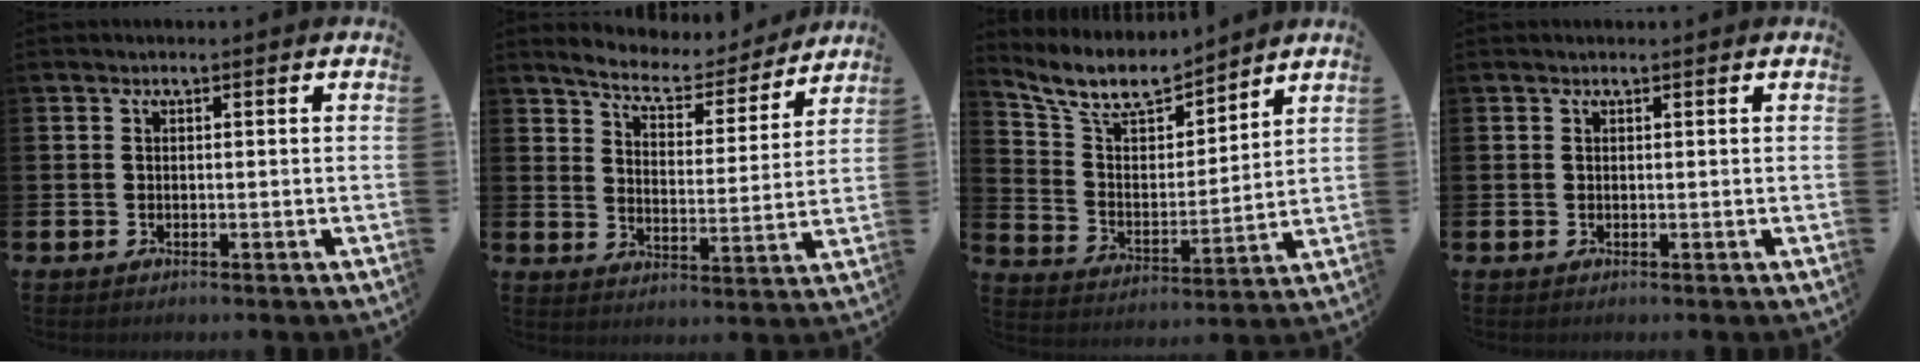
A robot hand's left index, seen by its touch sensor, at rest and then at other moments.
{"total": 6.4, "force": [6.1, 1.5, 1.6], "torque": [-0.057, -0.046, 0.100]}
{"total": 9.3, "force": [8.4, 2.8, 2.7], "torque": [-0.090, -0.056, 0.152]}
{"total": 0.0}